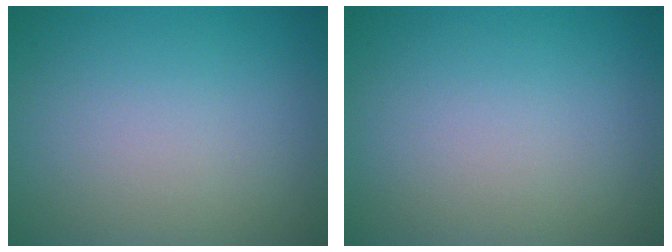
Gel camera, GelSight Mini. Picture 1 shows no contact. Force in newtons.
{"total": 0.0}